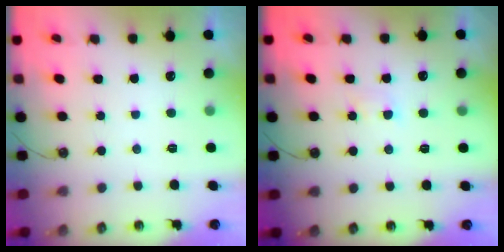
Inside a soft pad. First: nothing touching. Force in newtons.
{"total": 2.8, "press": 2.7, "slide": 0.5}